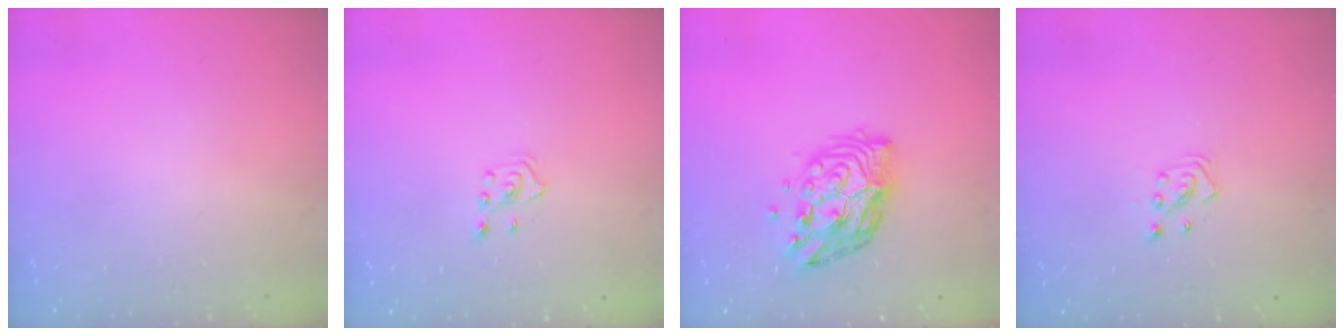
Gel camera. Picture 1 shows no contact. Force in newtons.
{"total": 2.0, "press": 1.8, "slide": 0.9}
{"total": 11.7, "press": 11.7, "slide": 1.1}
{"total": 3.2, "press": 3.2, "slide": 0.4}